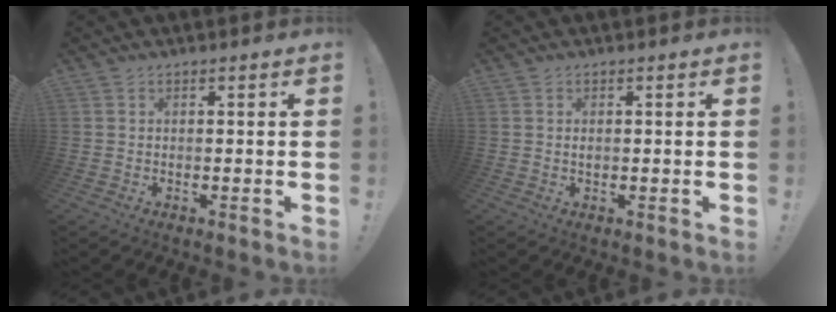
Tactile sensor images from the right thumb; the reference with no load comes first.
{"total": 0.6, "force": [0.1, 0.4, 0.4], "torque": [-0.004, 0.001, 0.000]}